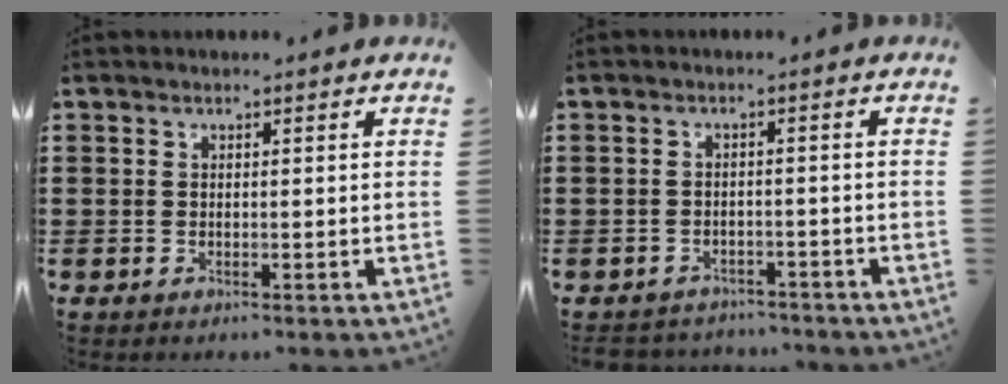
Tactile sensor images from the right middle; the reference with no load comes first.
{"total": 2.3, "force": [-2.3, 0.5, -0.2], "torque": [-0.004, -0.001, -0.052]}